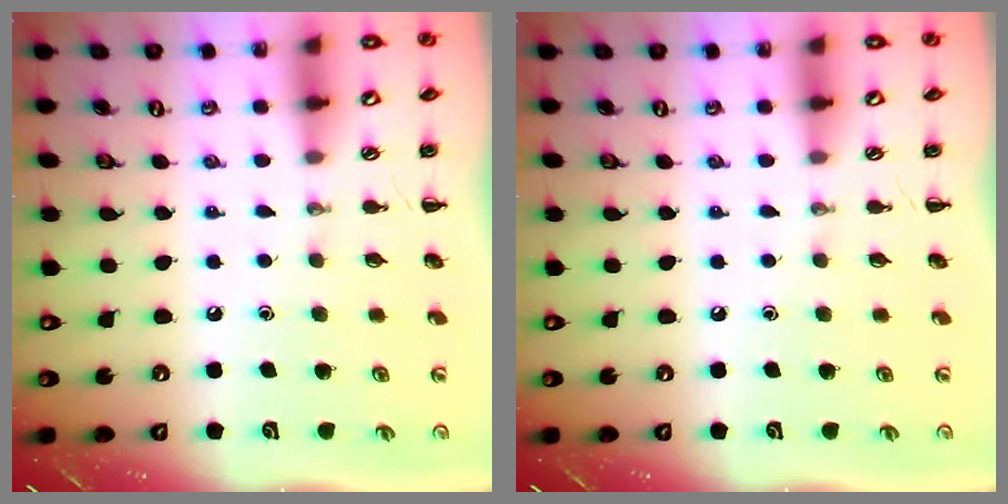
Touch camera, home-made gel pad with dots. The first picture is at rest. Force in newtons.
{"total": 0.0}